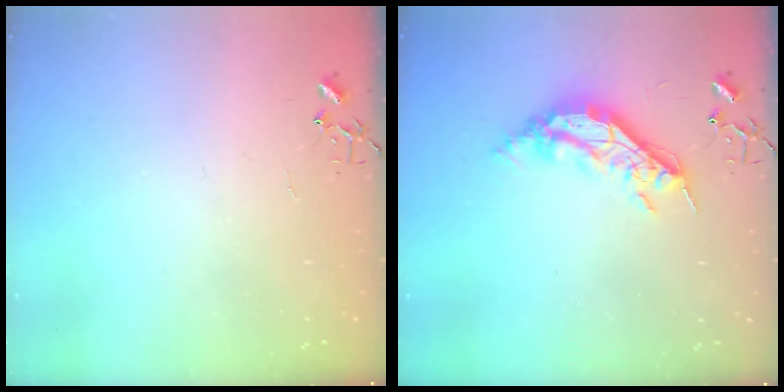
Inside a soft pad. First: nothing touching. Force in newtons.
{"total": 15.5, "press": 15.5, "slide": 0.6}